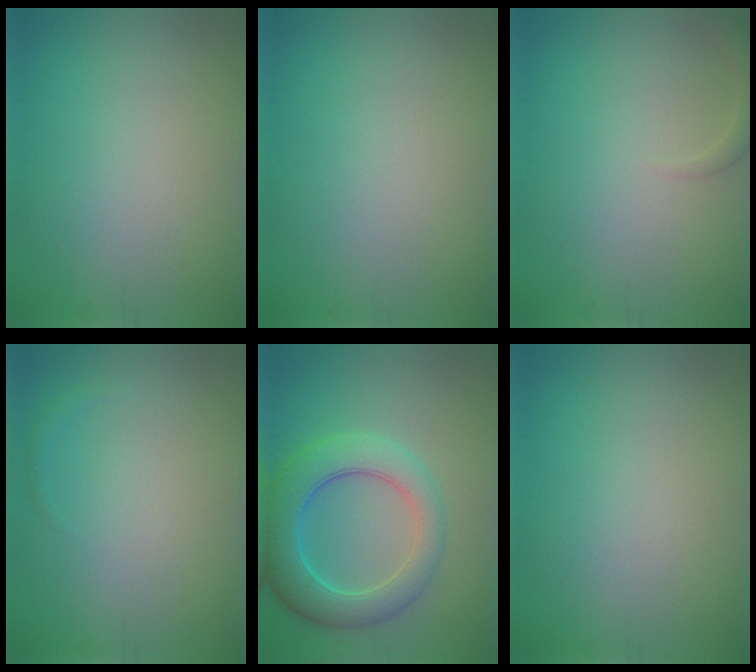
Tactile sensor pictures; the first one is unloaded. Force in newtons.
{"total": 0.0}
{"total": 1.5, "press": 1.5, "slide": 0.1}
{"total": 0.6, "press": 0.6, "slide": 0.1}
{"total": 7.4, "press": 7.4, "slide": 0.3}
{"total": 0.0}